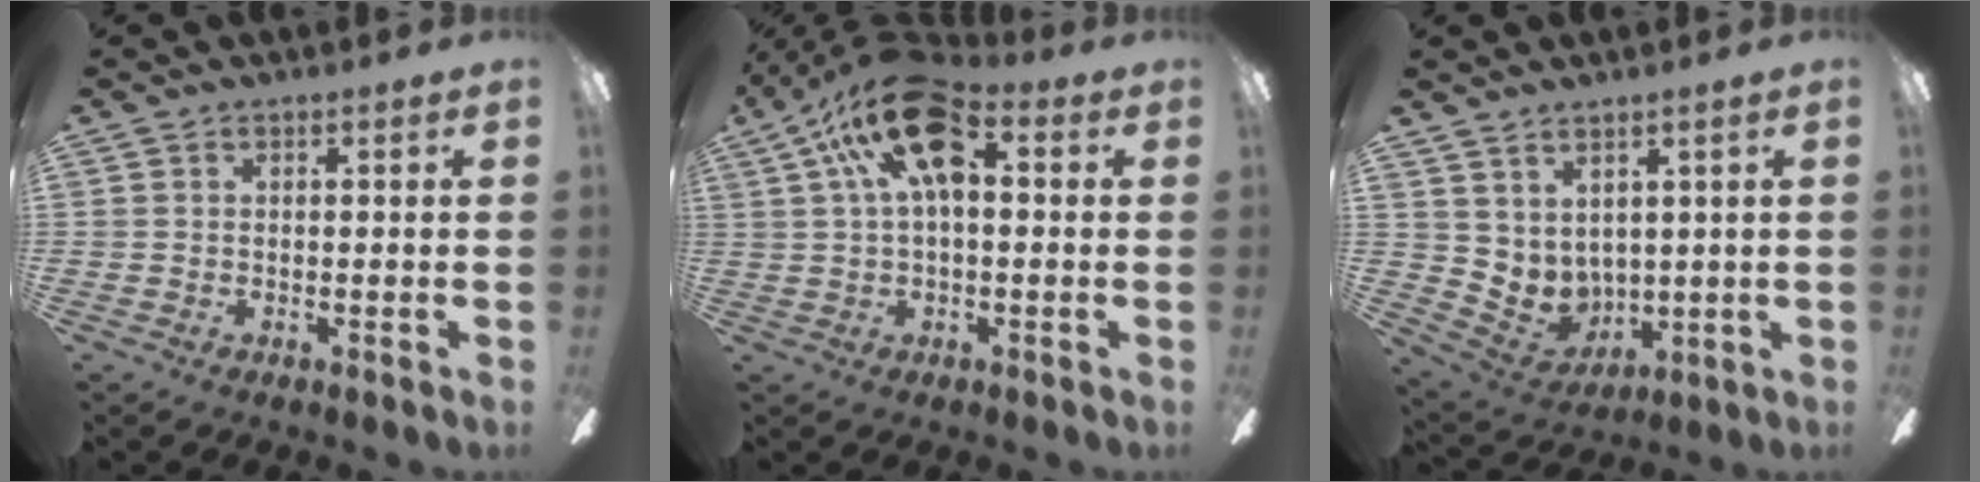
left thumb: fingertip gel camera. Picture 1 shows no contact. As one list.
[{"total": 18.0, "force": [6.4, 8.8, 14.4], "torque": [-0.251, -0.015, 0.108]}, {"total": 5.6, "force": [4.2, 3.7, 0.8], "torque": [-0.037, -0.034, 0.085]}]